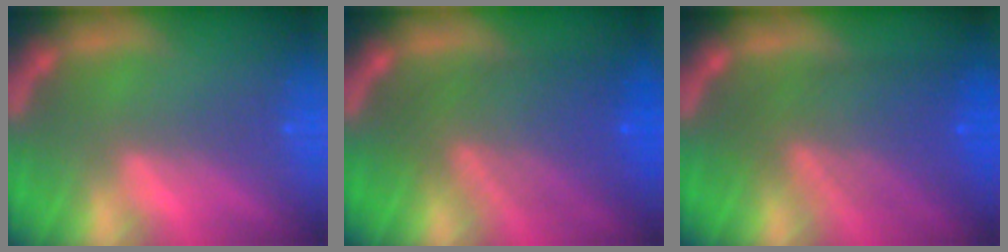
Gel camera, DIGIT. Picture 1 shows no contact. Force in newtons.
{"total": 8.0}
{"total": 7.5}